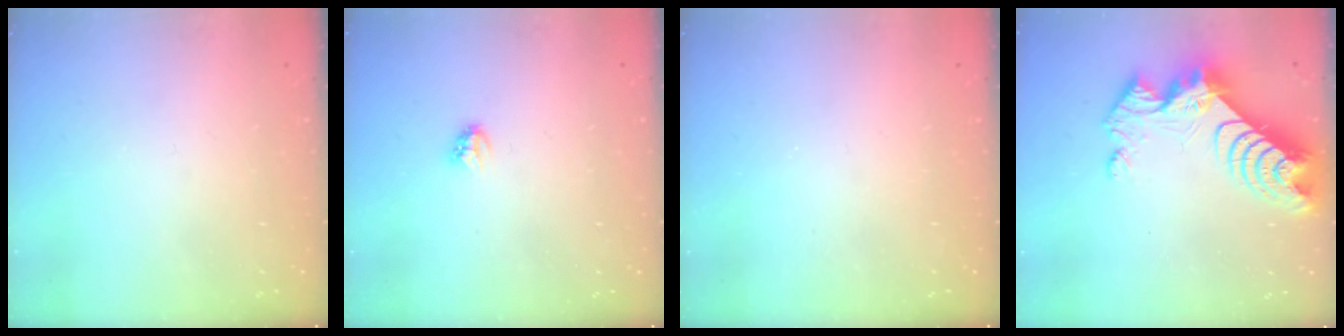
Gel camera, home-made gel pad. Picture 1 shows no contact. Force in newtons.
{"total": 2.8, "press": 2.8, "slide": 0.3}
{"total": 0.0}
{"total": 14.7, "press": 14.6, "slide": 1.2}